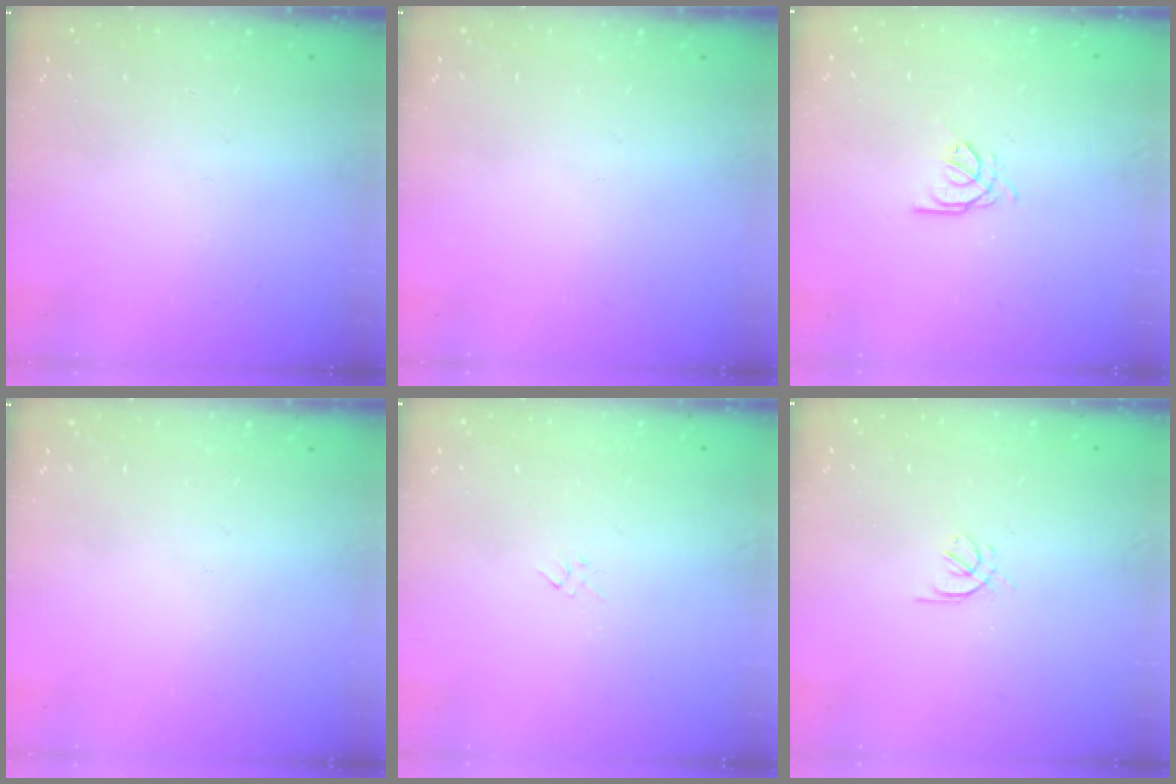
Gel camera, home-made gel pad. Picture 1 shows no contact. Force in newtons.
{"total": 0.0}
{"total": 0.9, "press": 0.8, "slide": 0.2}
{"total": 0.0}
{"total": 2.3, "press": 2.2, "slide": 0.6}
{"total": 2.1, "press": 2.0, "slide": 0.6}